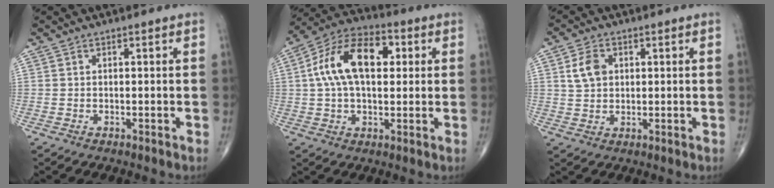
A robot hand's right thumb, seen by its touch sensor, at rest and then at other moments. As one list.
[{"total": 15.7, "force": [3.0, 8.9, 12.6], "torque": [-0.220, 0.029, 0.045]}, {"total": 5.1, "force": [1.4, 3.7, 3.1], "torque": [-0.048, -0.003, 0.025]}]